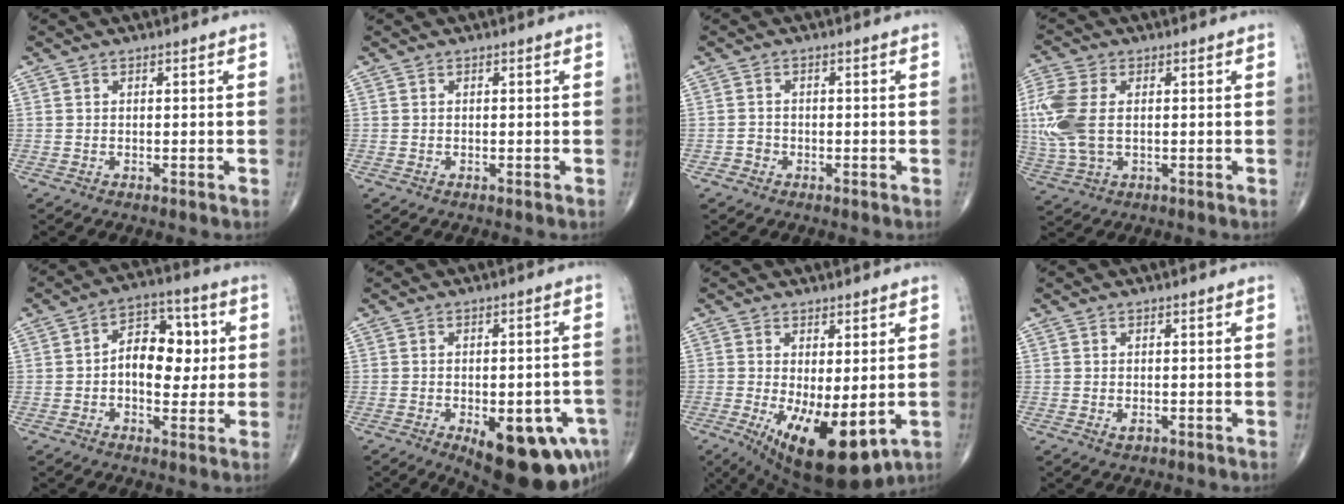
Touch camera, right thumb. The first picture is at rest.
{"total": 0.0}
{"total": 1.6, "force": [-0.8, 1.3, 0.2], "torque": [0.006, 0.008, -0.019]}
{"total": 11.5, "force": [0.7, 6.9, 9.2], "torque": [-0.242, 0.007, 0.016]}
{"total": 11.3, "force": [0.6, 7.3, 8.6], "torque": [-0.089, 0.019, 0.004]}
{"total": 17.7, "force": [-7.9, 7.4, 14.0], "torque": [-0.128, 0.014, -0.089]}
{"total": 14.1, "force": [-3.6, 5.5, 12.5], "torque": [-0.195, -0.027, -0.036]}
{"total": 1.2, "force": [-0.5, 0.6, 0.9], "torque": [-0.014, -0.002, -0.007]}